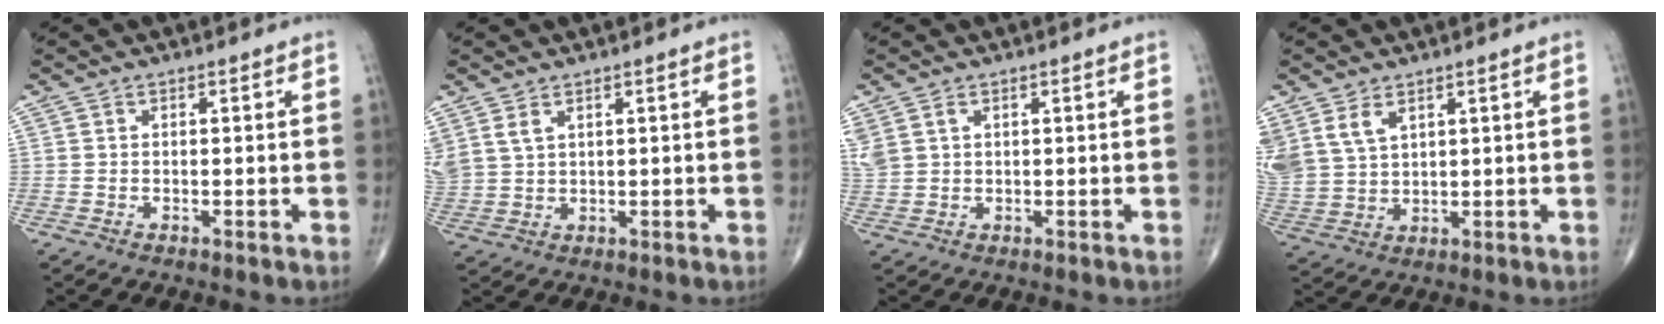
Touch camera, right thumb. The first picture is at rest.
{"total": 5.3, "force": [2.9, 3.0, 3.3], "torque": [-0.079, -0.002, 0.071]}
{"total": 4.1, "force": [1.9, 2.6, 2.5], "torque": [-0.071, 0.012, 0.051]}
{"total": 9.2, "force": [4.7, 5.7, 5.4], "torque": [-0.119, -0.009, 0.111]}